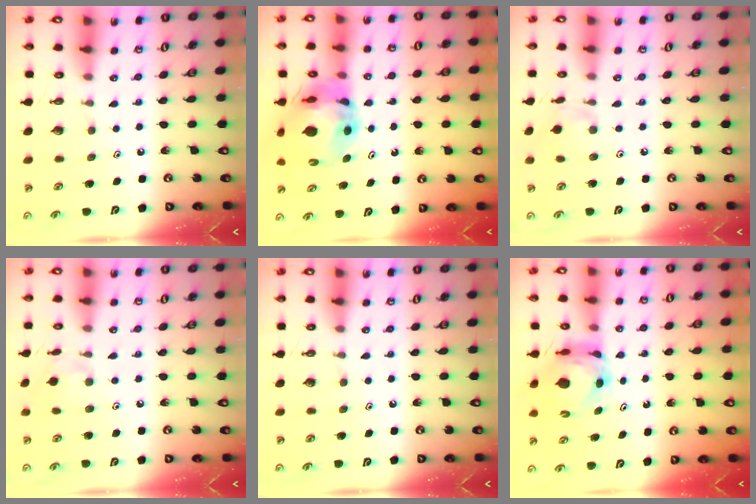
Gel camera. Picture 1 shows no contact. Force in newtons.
{"total": 13.9, "press": 13.8, "slide": 1.5}
{"total": 2.6, "press": 2.6, "slide": 0.4}
{"total": 3.9, "press": 3.9, "slide": 0.6}
{"total": 0.0}
{"total": 5.7, "press": 5.6, "slide": 0.6}